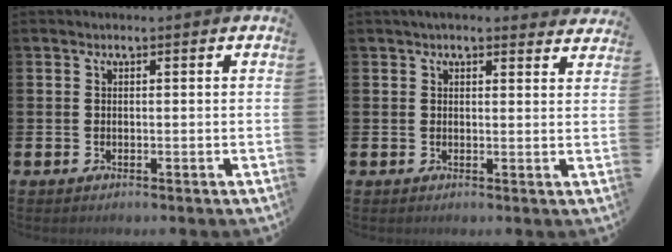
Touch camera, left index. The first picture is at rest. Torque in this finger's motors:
{"motor_torque": [1.05, -1.09, 0.32, 0.10]}